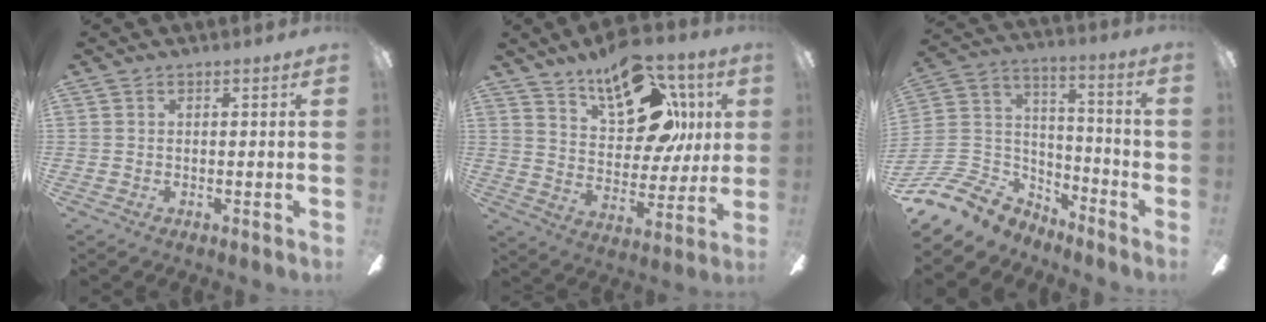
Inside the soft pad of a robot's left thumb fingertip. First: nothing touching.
{"total": 20.9, "force": [11.2, 11.3, 13.5], "torque": [-0.195, -0.051, 0.195]}
{"total": 12.6, "force": [-9.8, 6.8, 4.2], "torque": [-0.115, 0.032, -0.182]}